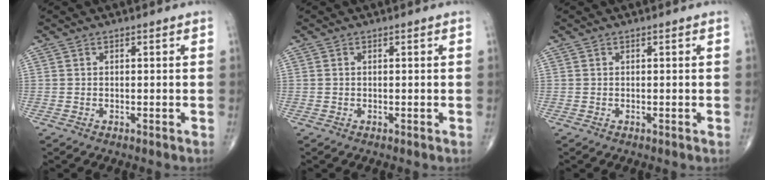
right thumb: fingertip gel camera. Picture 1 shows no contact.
{"total": 0.0}
{"total": 0.0}